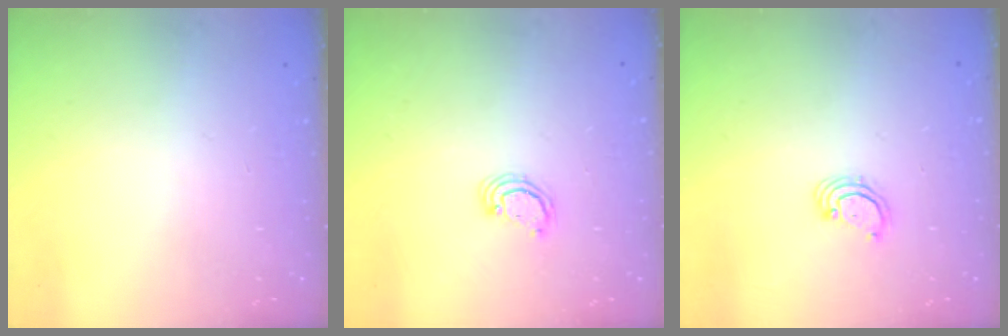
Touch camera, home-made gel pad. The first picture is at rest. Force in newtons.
{"total": 2.6, "press": 2.5, "slide": 0.3}
{"total": 2.5, "press": 2.5, "slide": 0.2}